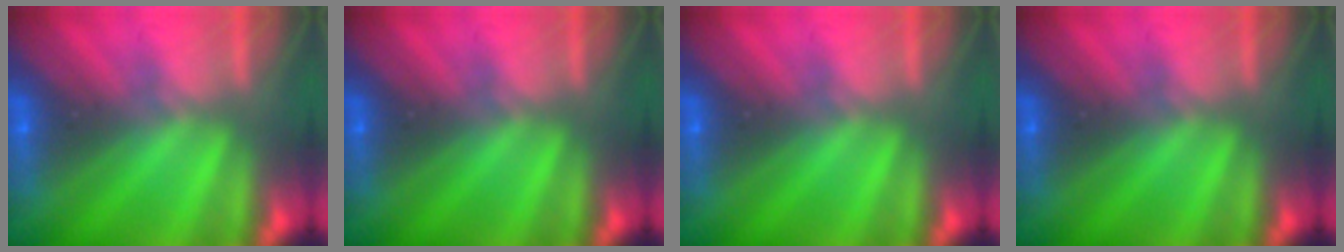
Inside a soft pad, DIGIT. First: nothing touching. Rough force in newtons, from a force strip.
{"total": 0.0}
{"total": 0.0}
{"total": 0.0}